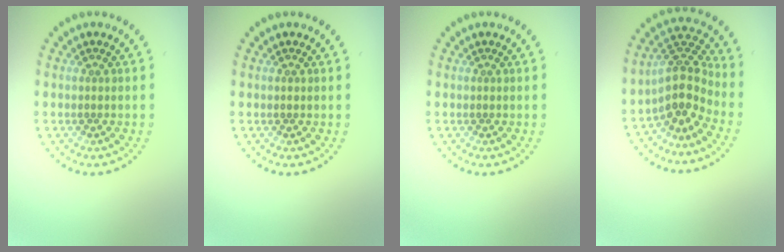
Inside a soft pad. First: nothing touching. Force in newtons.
{"total": 0.5, "press": 0.4, "slide": 0.3}
{"total": 0.0}
{"total": 4.1, "press": 3.1, "slide": 2.6}